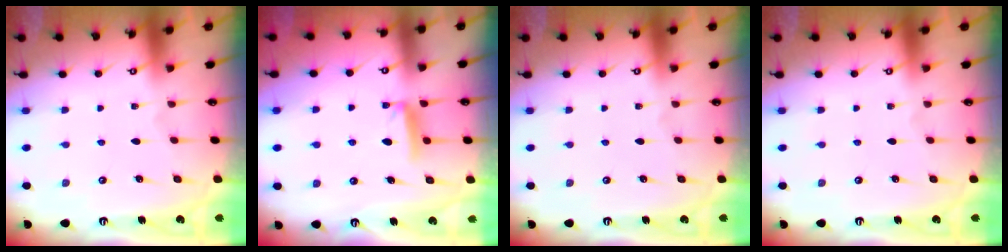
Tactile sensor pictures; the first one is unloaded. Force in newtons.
{"total": 6.0, "press": 5.9, "slide": 0.7}
{"total": 0.0}
{"total": 0.0}